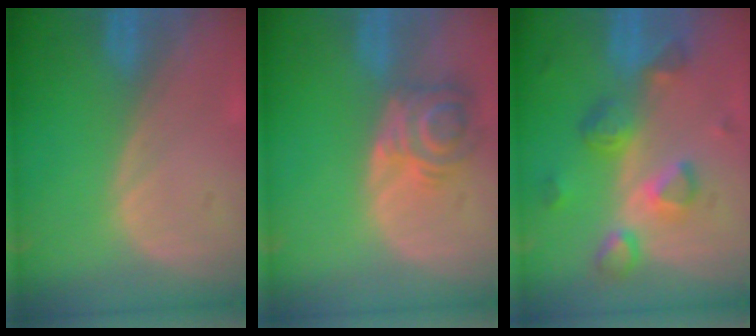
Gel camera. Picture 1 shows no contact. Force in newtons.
{"total": 5.6, "press": 5.5, "slide": 1.0}
{"total": 7.9, "press": 7.1, "slide": 3.5}